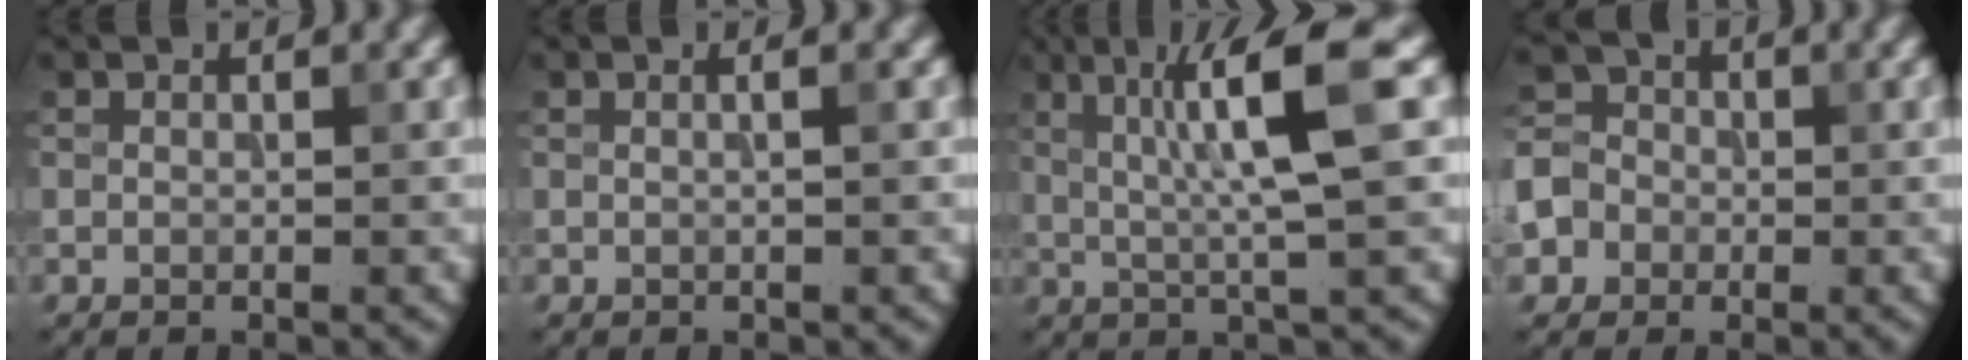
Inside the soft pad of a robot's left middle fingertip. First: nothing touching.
{"total": 1.3, "force": [0.3, 0.6, 1.2], "torque": [-0.007, -0.001, -0.006]}
{"total": 7.3, "force": [1.6, 0.8, 7.1], "torque": [-0.120, 0.013, 0.028]}
{"total": 4.8, "force": [-1.6, 4.3, 1.4], "torque": [-0.009, 0.004, -0.043]}